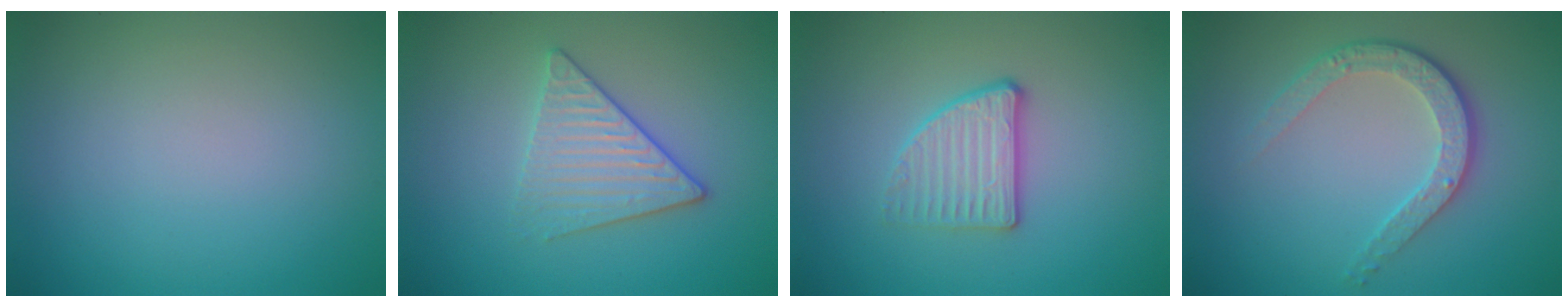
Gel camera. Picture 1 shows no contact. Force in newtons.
{"total": 3.4, "press": 3.1, "slide": 1.3}
{"total": 2.7, "press": 2.4, "slide": 1.1}
{"total": 3.8, "press": 2.8, "slide": 2.5}